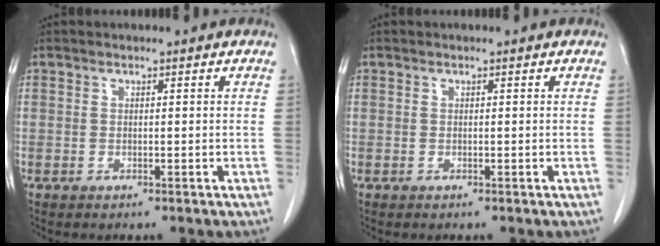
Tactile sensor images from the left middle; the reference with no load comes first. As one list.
[{"total": 0.0}]